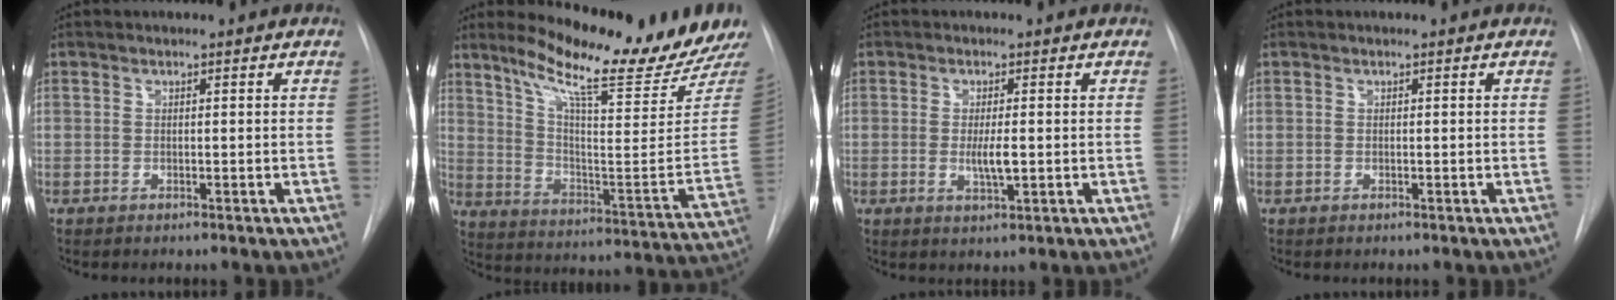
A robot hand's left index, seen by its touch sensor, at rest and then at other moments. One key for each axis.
{"total": 20.2, "fx": 17.5, "fy": -0.6, "fz": 10.2, "tx": -0.164, "ty": -0.091, "tz": 0.250}
{"total": 2.9, "fx": -0.5, "fy": 0.6, "fz": 2.8, "tx": -0.054, "ty": -0.010, "tz": -0.008}
{"total": 0.0}